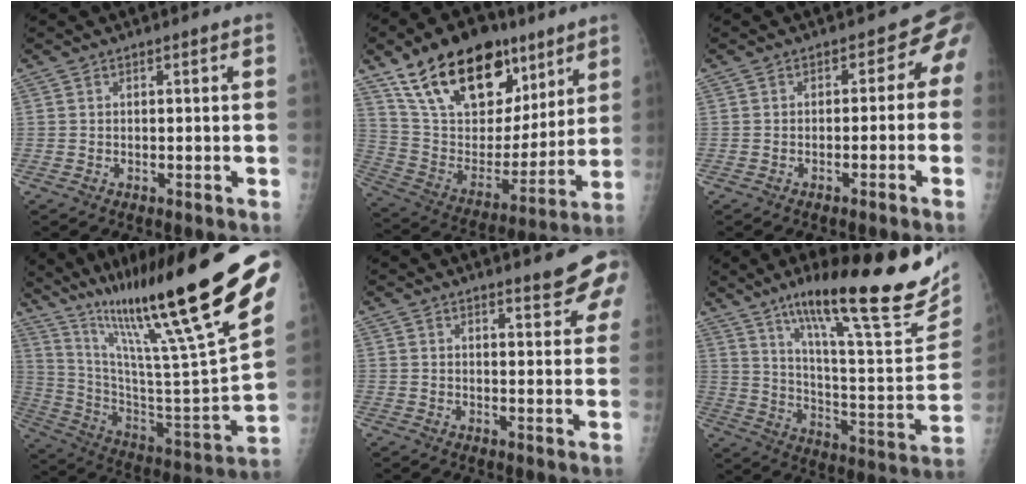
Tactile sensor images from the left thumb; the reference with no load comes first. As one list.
[{"total": 25.6, "force": [15.4, 14.4, 14.5], "torque": [-0.203, -0.034, 0.272]}, {"total": 3.8, "force": [-1.6, 3.1, 1.7], "torque": [0.010, 0.022, -0.028]}, {"total": 35.0, "force": [24.4, 3.5, 24.8], "torque": [-0.373, -0.108, 0.386]}, {"total": 7.2, "force": [5.2, 1.7, 4.7], "torque": [-0.036, -0.025, 0.053]}, {"total": 29.6, "force": [19.1, 6.2, 21.7], "torque": [-0.295, -0.070, 0.294]}]